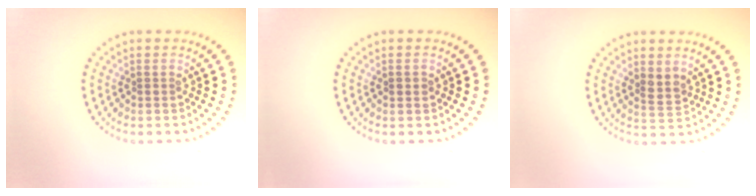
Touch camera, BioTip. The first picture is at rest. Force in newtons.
{"total": 1.1, "press": 1.1, "slide": 0.1}
{"total": 1.7, "press": 1.5, "slide": 0.8}